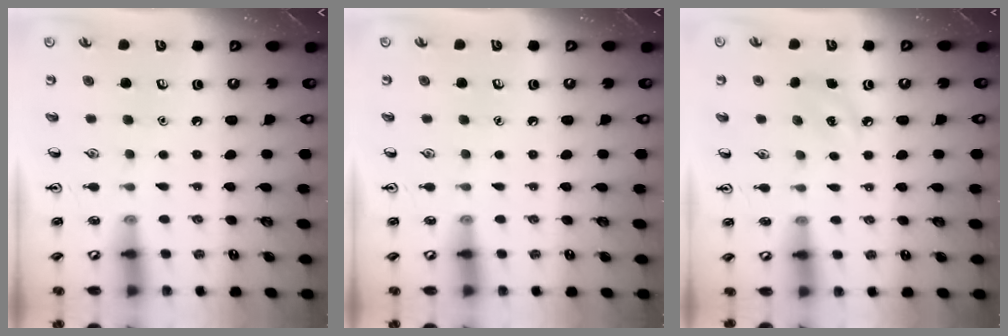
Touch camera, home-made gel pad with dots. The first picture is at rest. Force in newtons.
{"total": 0.0}
{"total": 5.4, "press": 5.1, "slide": 1.7}